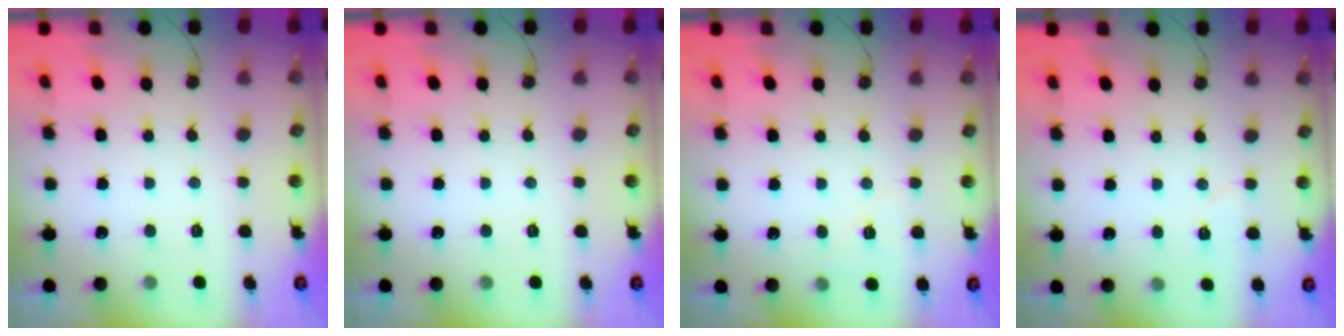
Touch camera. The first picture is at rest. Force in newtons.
{"total": 0.0}
{"total": 4.1, "press": 3.6, "slide": 2.0}
{"total": 3.0, "press": 2.8, "slide": 1.0}